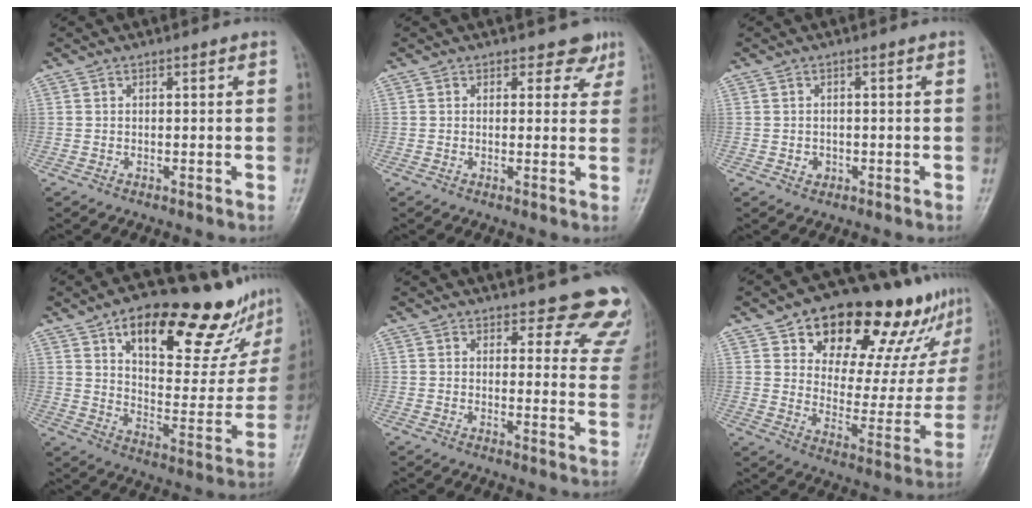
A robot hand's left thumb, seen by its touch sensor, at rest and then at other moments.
{"total": 3.6, "force": [2.6, 2.5, 0.6], "torque": [0.022, -0.016, 0.021]}
{"total": 1.6, "force": [-0.4, 1.4, 0.6], "torque": [0.000, 0.003, -0.003]}
{"total": 25.6, "force": [16.5, 9.9, 16.9], "torque": [-0.184, -0.060, 0.245]}
{"total": 13.4, "force": [12.1, 4.8, 2.9], "torque": [0.029, -0.090, 0.104]}
{"total": 24.8, "force": [16.8, 11.7, 13.9], "torque": [-0.146, -0.060, 0.242]}